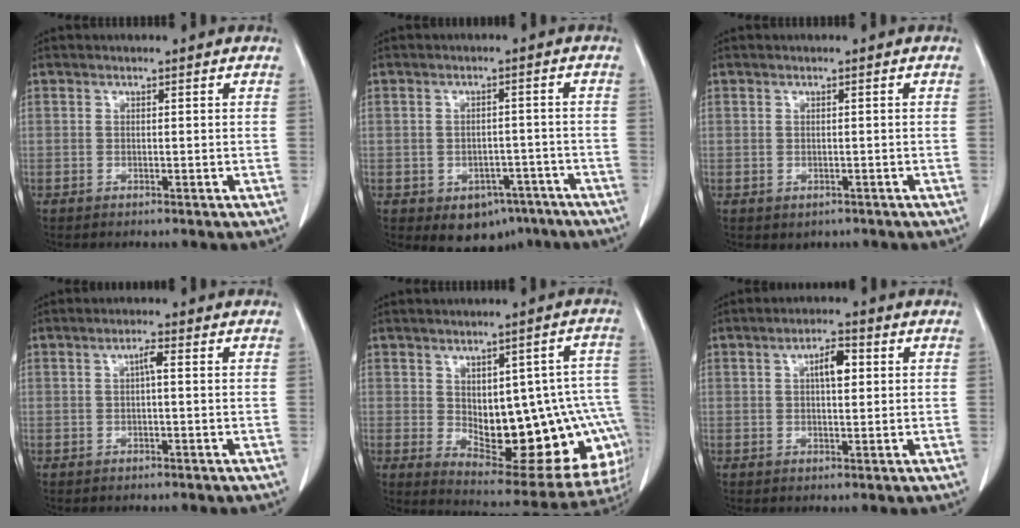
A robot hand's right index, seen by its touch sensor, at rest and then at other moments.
{"total": 7.1, "force": [-4.2, 4.9, 2.9], "torque": [-0.022, 0.012, -0.049]}
{"total": 1.4, "force": [-0.6, 1.2, 0.4], "torque": [-0.008, 0.002, 0.000]}
{"total": 1.7, "force": [0.2, 0.2, 1.7], "torque": [-0.031, 0.004, 0.004]}
{"total": 21.1, "force": [-2.1, 9.6, 18.7], "torque": [-0.167, 0.028, 0.006]}
{"total": 4.0, "force": [1.0, 1.3, 3.7], "torque": [-0.063, 0.007, 0.015]}